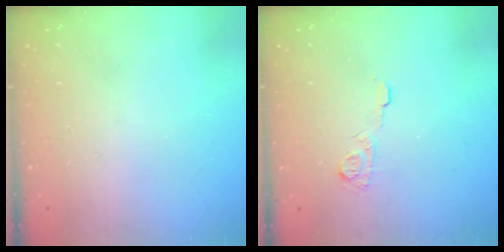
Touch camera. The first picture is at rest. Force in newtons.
{"total": 6.2, "press": 6.2, "slide": 0.8}